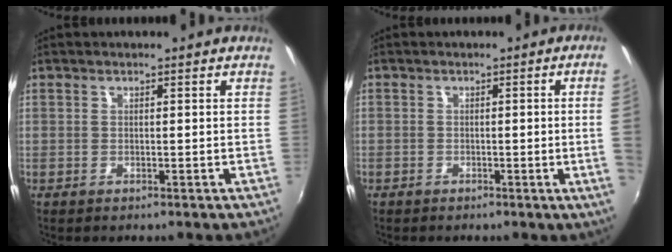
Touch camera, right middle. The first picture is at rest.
{"total": 4.1, "force": [-0.2, -1.7, 3.7], "torque": [-0.060, -0.010, 0.003]}